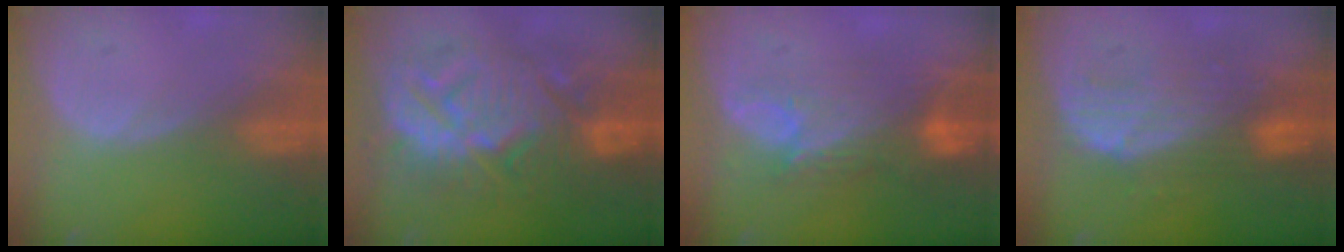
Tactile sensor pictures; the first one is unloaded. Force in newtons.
{"total": 13.5, "press": 13.4, "slide": 1.3}
{"total": 9.6, "press": 8.1, "slide": 5.1}
{"total": 7.8, "press": 7.7, "slide": 1.4}